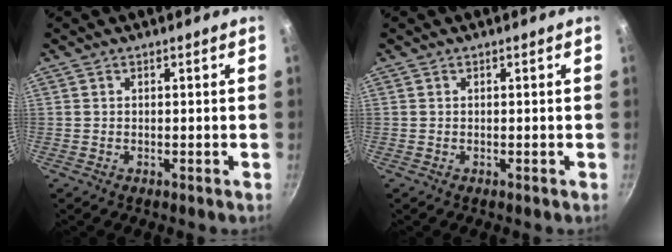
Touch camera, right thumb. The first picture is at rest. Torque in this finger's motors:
{"motor_torque": [0.00, 0.00, 0.01, -0.05, 0.00]}